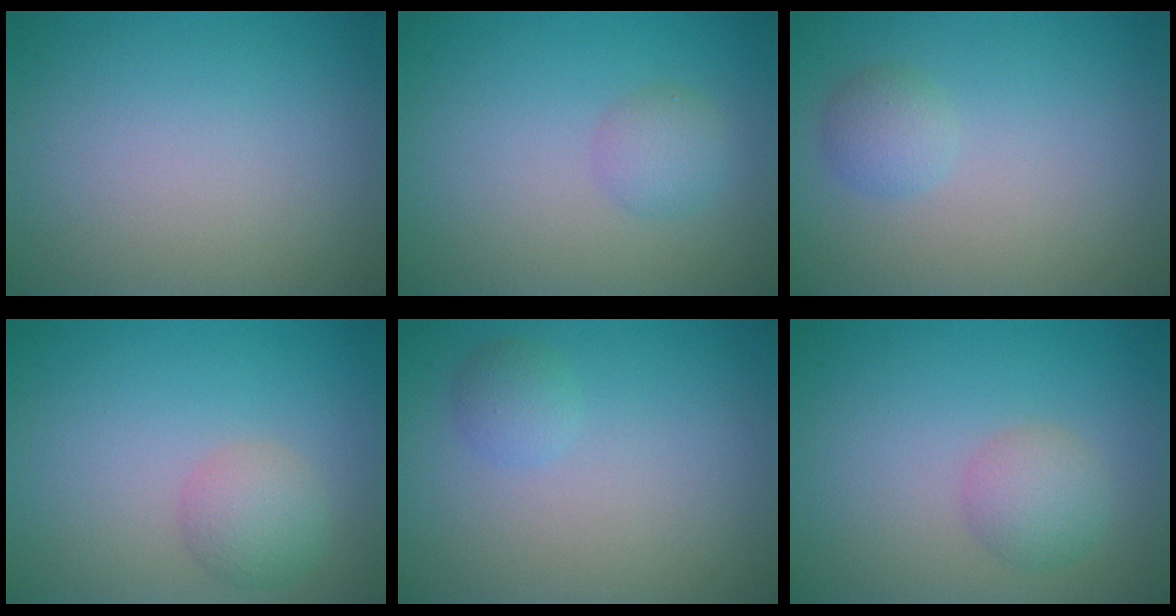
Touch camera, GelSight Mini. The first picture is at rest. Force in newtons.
{"total": 1.9, "press": 1.9, "slide": 0.1}
{"total": 1.7, "press": 1.7, "slide": 0.1}
{"total": 2.6, "press": 2.6, "slide": 0.0}
{"total": 1.3, "press": 1.3, "slide": 0.0}
{"total": 2.5, "press": 2.5, "slide": 0.0}